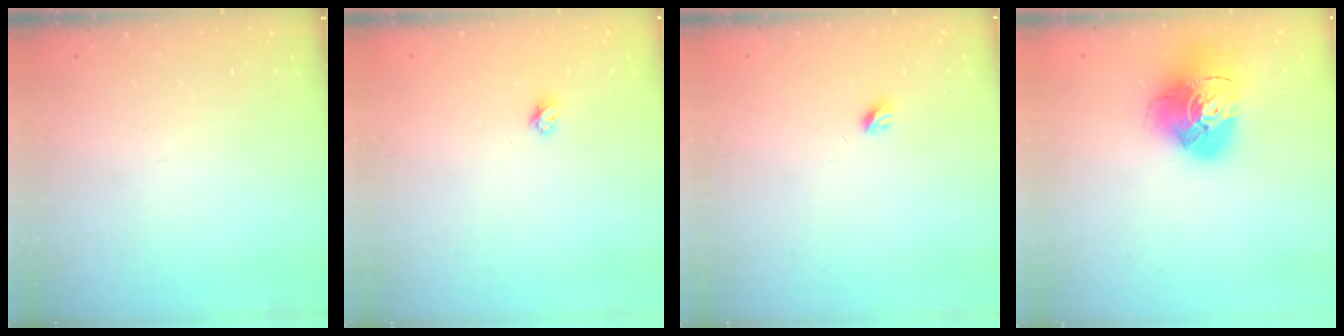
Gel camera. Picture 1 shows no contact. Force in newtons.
{"total": 3.4, "press": 3.4, "slide": 0.3}
{"total": 3.6, "press": 3.5, "slide": 0.6}
{"total": 15.5, "press": 15.4, "slide": 1.7}